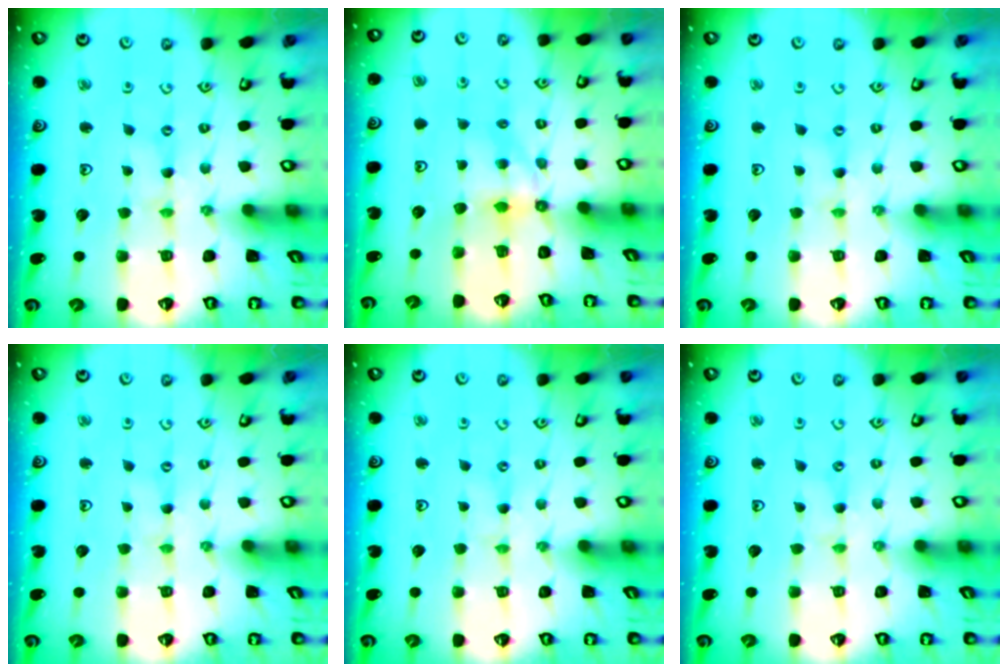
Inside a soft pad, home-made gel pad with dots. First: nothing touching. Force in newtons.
{"total": 5.7, "press": 5.7, "slide": 0.4}
{"total": 0.0}
{"total": 0.0}
{"total": 1.1, "press": 1.0, "slide": 0.4}
{"total": 0.0}